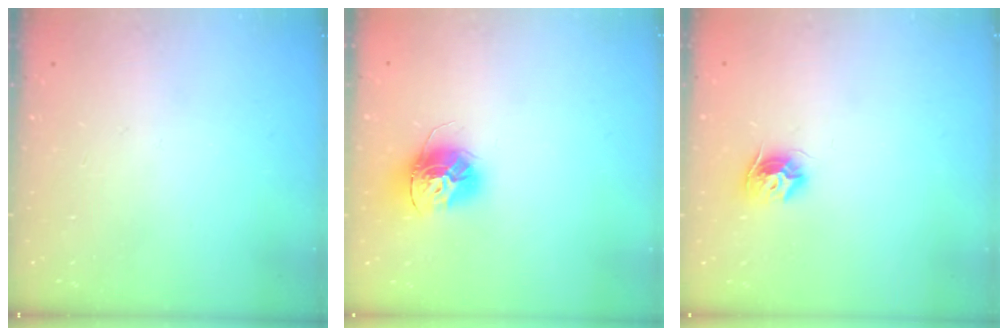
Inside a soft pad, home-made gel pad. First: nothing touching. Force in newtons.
{"total": 13.5, "press": 13.5, "slide": 1.0}
{"total": 8.8, "press": 8.8, "slide": 0.4}